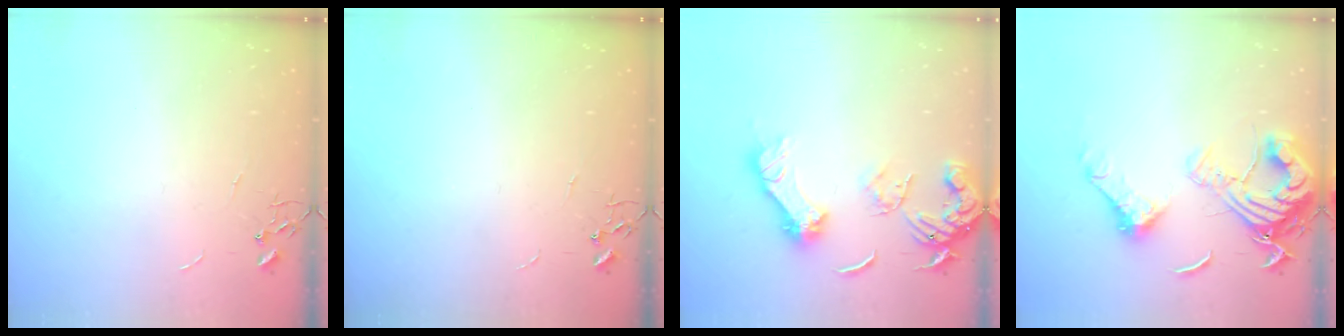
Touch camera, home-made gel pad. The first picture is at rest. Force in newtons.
{"total": 0.0}
{"total": 15.1, "press": 15.0, "slide": 1.6}
{"total": 17.6, "press": 17.5, "slide": 2.0}